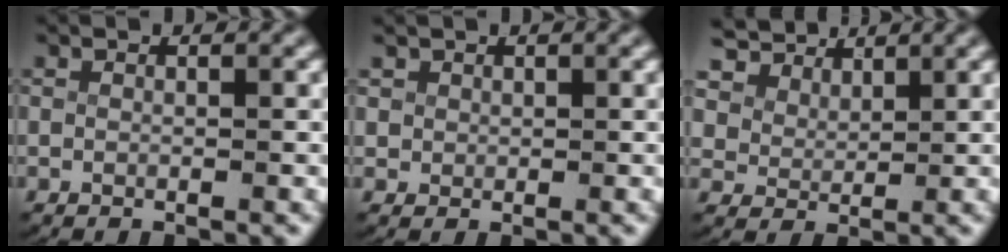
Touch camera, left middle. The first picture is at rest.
{"total": 1.4, "force": [0.8, 1.1, 0.2], "torque": [-0.020, -0.008, 0.023]}
{"total": 6.2, "force": [4.5, 3.6, 2.1], "torque": [-0.060, 0.005, 0.078]}